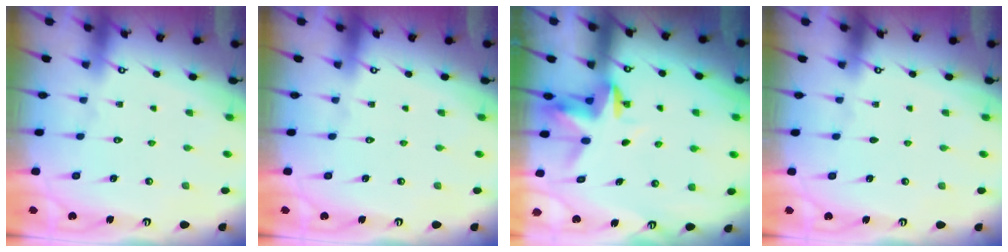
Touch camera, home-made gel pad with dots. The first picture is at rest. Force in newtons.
{"total": 0.0}
{"total": 3.5, "press": 3.5, "slide": 0.2}
{"total": 0.0}